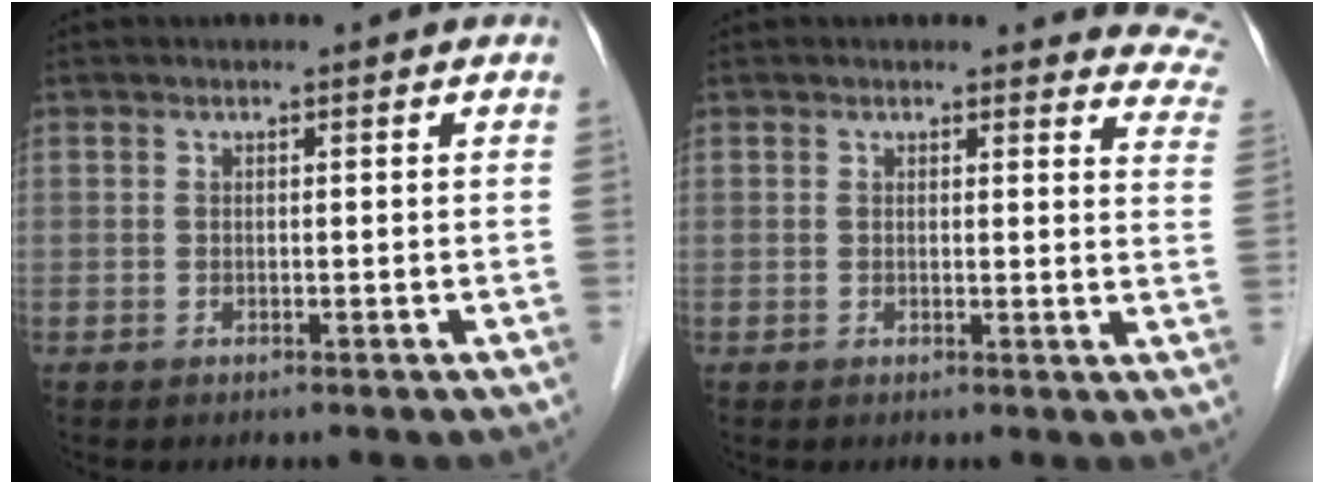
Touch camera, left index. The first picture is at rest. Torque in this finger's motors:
{"motor_torque": [0.42, -0.65, 0.04, 0.00]}